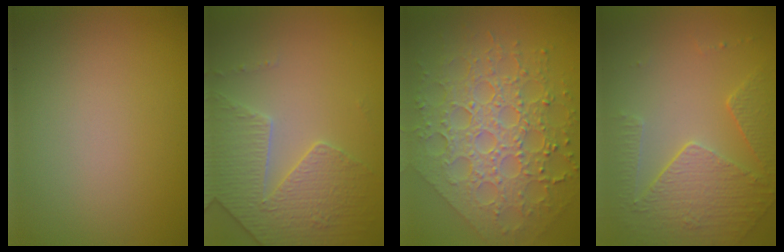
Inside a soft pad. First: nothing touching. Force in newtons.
{"total": 3.9, "press": 3.8, "slide": 0.9}
{"total": 8.4, "press": 6.1, "slide": 5.7}
{"total": 4.7, "press": 3.5, "slide": 3.1}